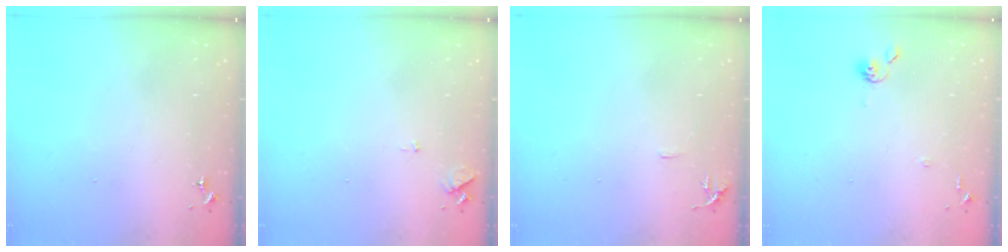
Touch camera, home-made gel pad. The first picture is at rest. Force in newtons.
{"total": 6.1, "press": 6.0, "slide": 0.8}
{"total": 6.0, "press": 5.9, "slide": 0.7}
{"total": 6.6, "press": 6.6, "slide": 0.6}